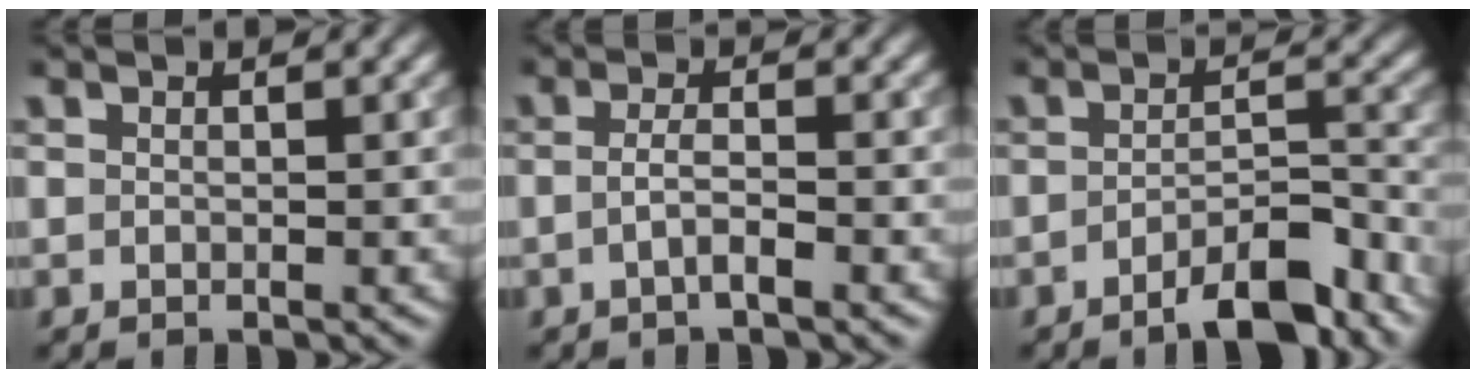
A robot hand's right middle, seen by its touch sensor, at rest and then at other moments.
{"total": 1.8, "force": [-0.6, 0.4, 1.6], "torque": [-0.030, 0.001, -0.016]}
{"total": 5.5, "force": [-3.8, 1.5, 3.7], "torque": [-0.053, 0.007, -0.058]}